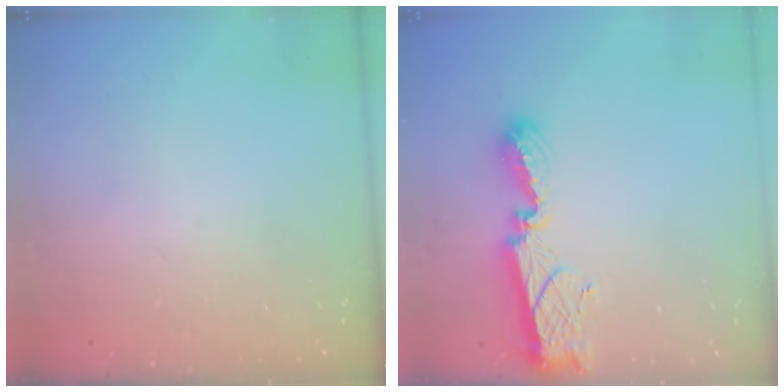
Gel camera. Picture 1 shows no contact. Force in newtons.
{"total": 9.4, "press": 9.4, "slide": 0.8}